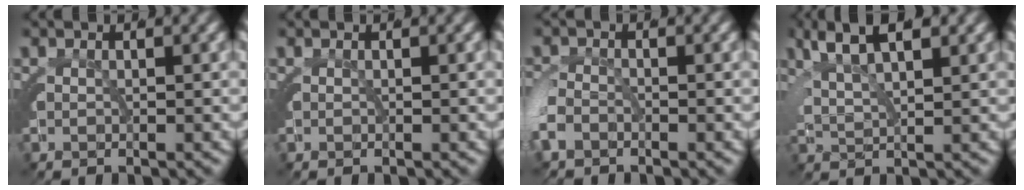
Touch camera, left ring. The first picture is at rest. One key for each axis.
{"total": 0.0}
{"total": 2.3, "fx": -1.6, "fy": 1.6, "fz": 0.0, "tx": -0.016, "ty": -0.001, "tz": -0.033}
{"total": 5.2, "fx": 3.0, "fy": 2.8, "fz": 3.3, "tx": -0.065, "ty": 0.009, "tz": 0.044}